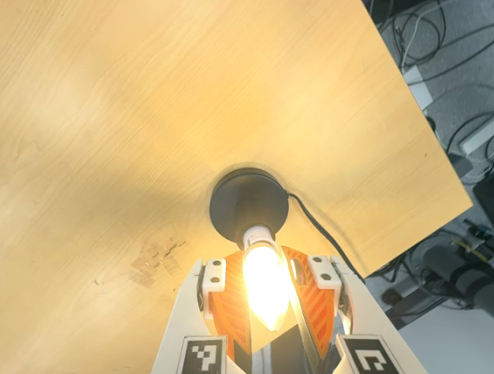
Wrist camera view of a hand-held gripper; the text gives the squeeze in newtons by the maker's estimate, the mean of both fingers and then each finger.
{"total": 14.1, "left": 13.7, "right": 14.6}